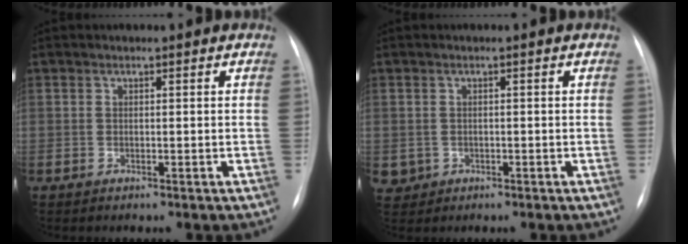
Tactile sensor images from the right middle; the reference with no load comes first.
{"total": 2.4, "force": [-0.6, 2.3, 0.4], "torque": [-0.005, 0.004, -0.002]}